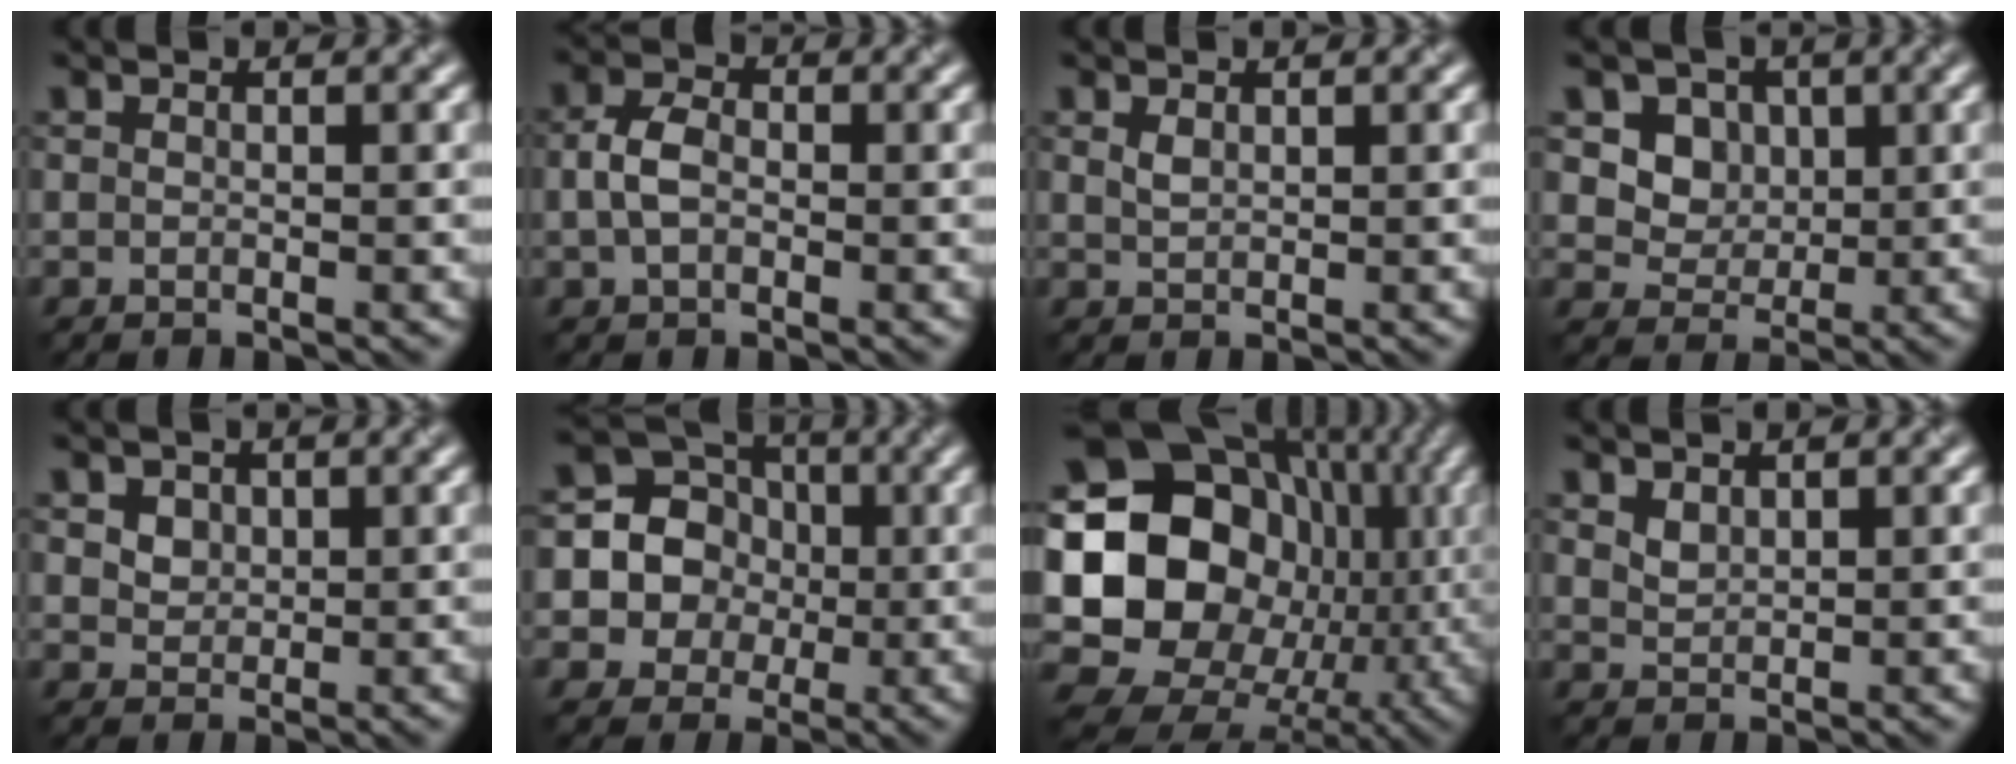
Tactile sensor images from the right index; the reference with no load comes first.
{"total": 2.8, "force": [-0.3, 1.9, 2.1], "torque": [-0.046, 0.004, -0.010]}
{"total": 1.0, "force": [0.5, 0.6, 0.6], "torque": [-0.017, -0.001, 0.014]}
{"total": 5.7, "force": [2.0, 4.8, 2.4], "torque": [-0.049, -0.006, 0.042]}
{"total": 2.9, "force": [1.4, 2.2, 1.3], "torque": [-0.038, 0.004, 0.032]}
{"total": 12.9, "force": [-0.2, 12.4, 3.5], "torque": [-0.104, 0.024, -0.019]}
{"total": 19.1, "force": [0.5, 15.8, 10.6], "torque": [-0.182, 0.005, 0.009]}
{"total": 1.3, "force": [1.0, 0.7, 0.6], "torque": [-0.014, -0.001, 0.024]}